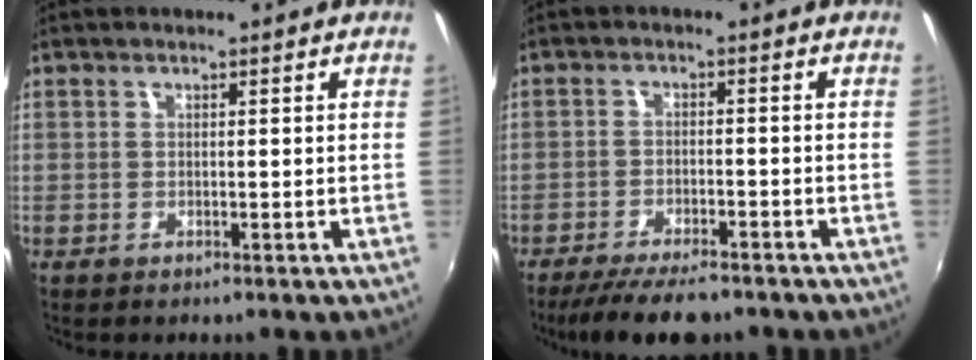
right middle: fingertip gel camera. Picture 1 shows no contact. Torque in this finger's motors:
{"motor_torque": [1.10, -1.04, 0.29, 0.21]}